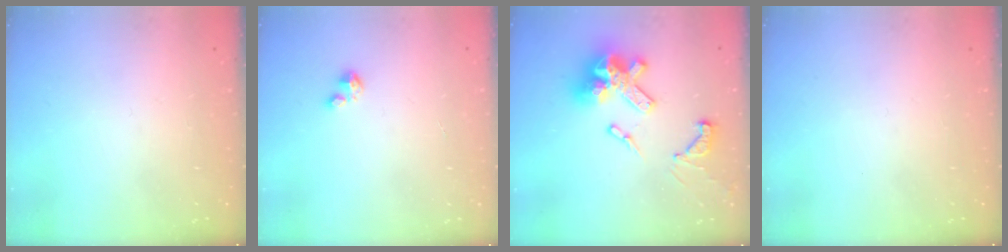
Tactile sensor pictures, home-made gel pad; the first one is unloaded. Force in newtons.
{"total": 1.2, "press": 1.2, "slide": 0.2}
{"total": 18.8, "press": 18.8, "slide": 1.6}
{"total": 0.0}